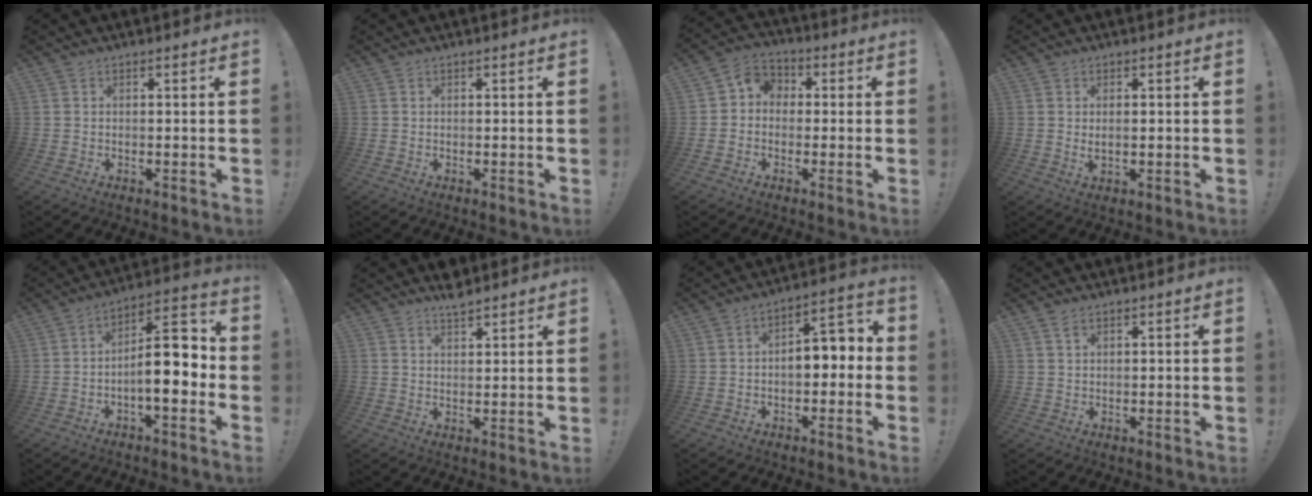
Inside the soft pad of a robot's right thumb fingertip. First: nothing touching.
{"total": 0.0}
{"total": 5.9, "force": [-1.1, 5.2, 2.5], "torque": [-0.045, 0.019, -0.018]}
{"total": 2.0, "force": [1.0, 0.8, 1.5], "torque": [-0.015, -0.004, 0.014]}
{"total": 12.8, "force": [-2.9, 4.5, 11.6], "torque": [-0.176, 0.018, -0.050]}
{"total": 4.3, "force": [3.9, 1.1, 1.4], "torque": [-0.002, -0.028, 0.066]}
{"total": 6.6, "force": [-1.3, 4.1, 5.0], "torque": [-0.066, 0.005, -0.022]}
{"total": 2.0, "force": [1.3, 0.9, 1.2], "torque": [-0.019, -0.002, 0.022]}